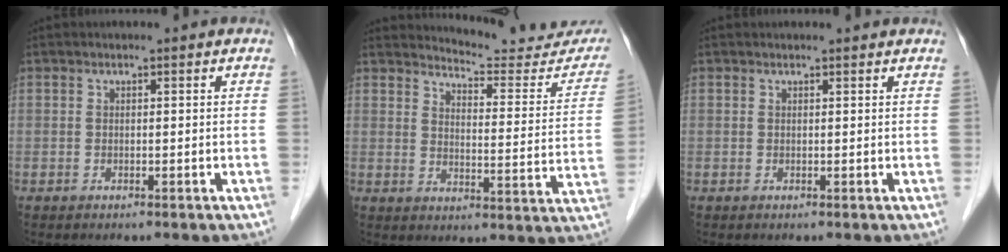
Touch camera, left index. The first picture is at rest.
{"total": 16.1, "force": [15.8, 2.3, 2.2], "torque": [-0.009, -0.080, 0.174]}
{"total": 1.7, "force": [1.7, 0.2, 0.3], "torque": [-0.010, 0.007, 0.017]}